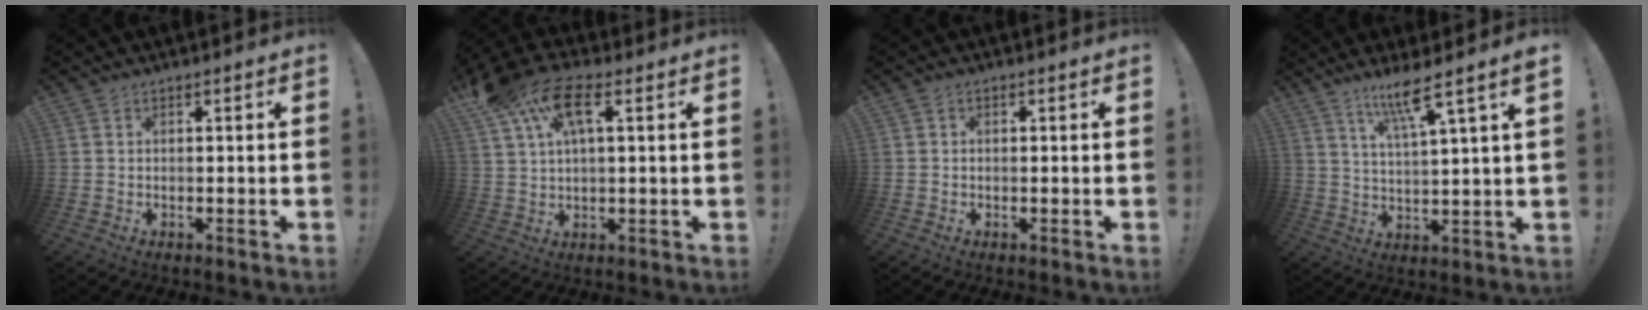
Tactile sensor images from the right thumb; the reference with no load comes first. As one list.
[{"total": 13.0, "force": [6.2, 6.1, 9.6], "torque": [-0.185, -0.016, 0.111]}, {"total": 0.9, "force": [-0.5, 0.5, 0.5], "torque": [-0.009, 0.004, -0.010]}, {"total": 9.3, "force": [6.1, -0.3, 6.9], "torque": [-0.120, -0.026, 0.093]}]